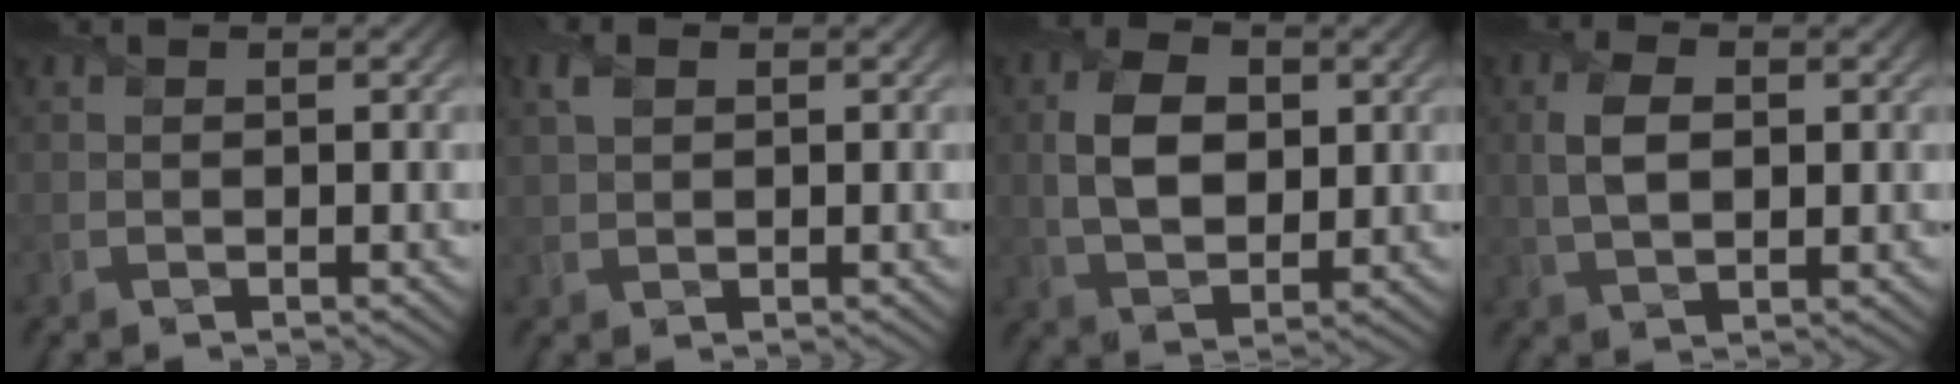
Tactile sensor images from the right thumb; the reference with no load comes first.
{"total": 2.8, "force": [1.2, 1.8, 1.9], "torque": [-0.050, 0.006, 0.023]}
{"total": 7.7, "force": [1.0, 4.9, 5.8], "torque": [-0.123, 0.002, 0.017]}
{"total": 4.9, "force": [0.5, 2.8, 4.0], "torque": [-0.094, -0.001, 0.010]}